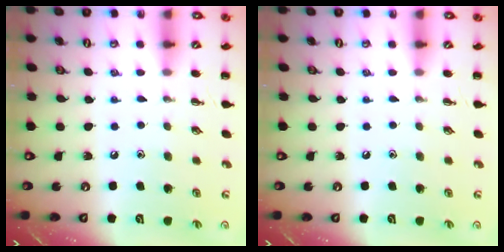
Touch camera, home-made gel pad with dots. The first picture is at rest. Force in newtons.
{"total": 0.0}